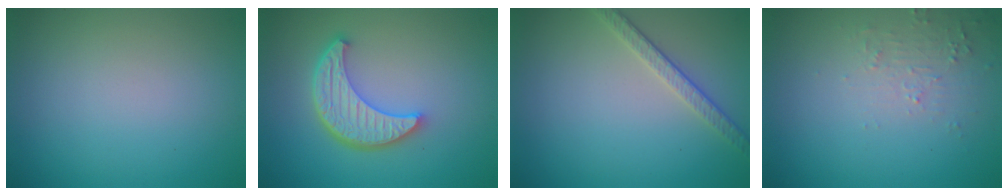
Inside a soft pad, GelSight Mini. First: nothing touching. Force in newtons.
{"total": 5.6, "press": 4.2, "slide": 3.6}
{"total": 2.5, "press": 2.2, "slide": 1.2}
{"total": 2.1, "press": 2.0, "slide": 0.5}